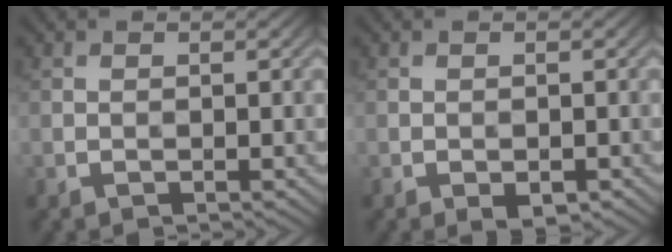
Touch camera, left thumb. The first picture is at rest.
{"total": 1.8, "force": [-1.0, 0.8, 1.2], "torque": [-0.016, -0.002, -0.015]}